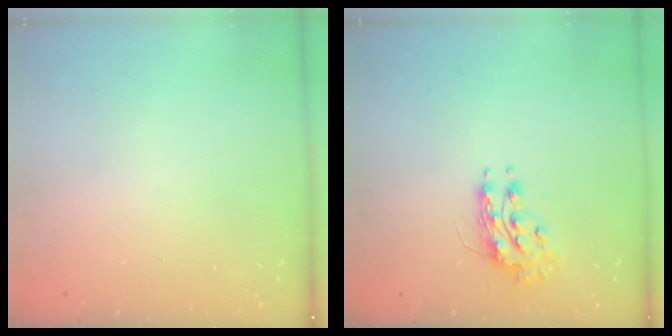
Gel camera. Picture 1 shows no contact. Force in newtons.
{"total": 8.5, "press": 8.5, "slide": 0.6}